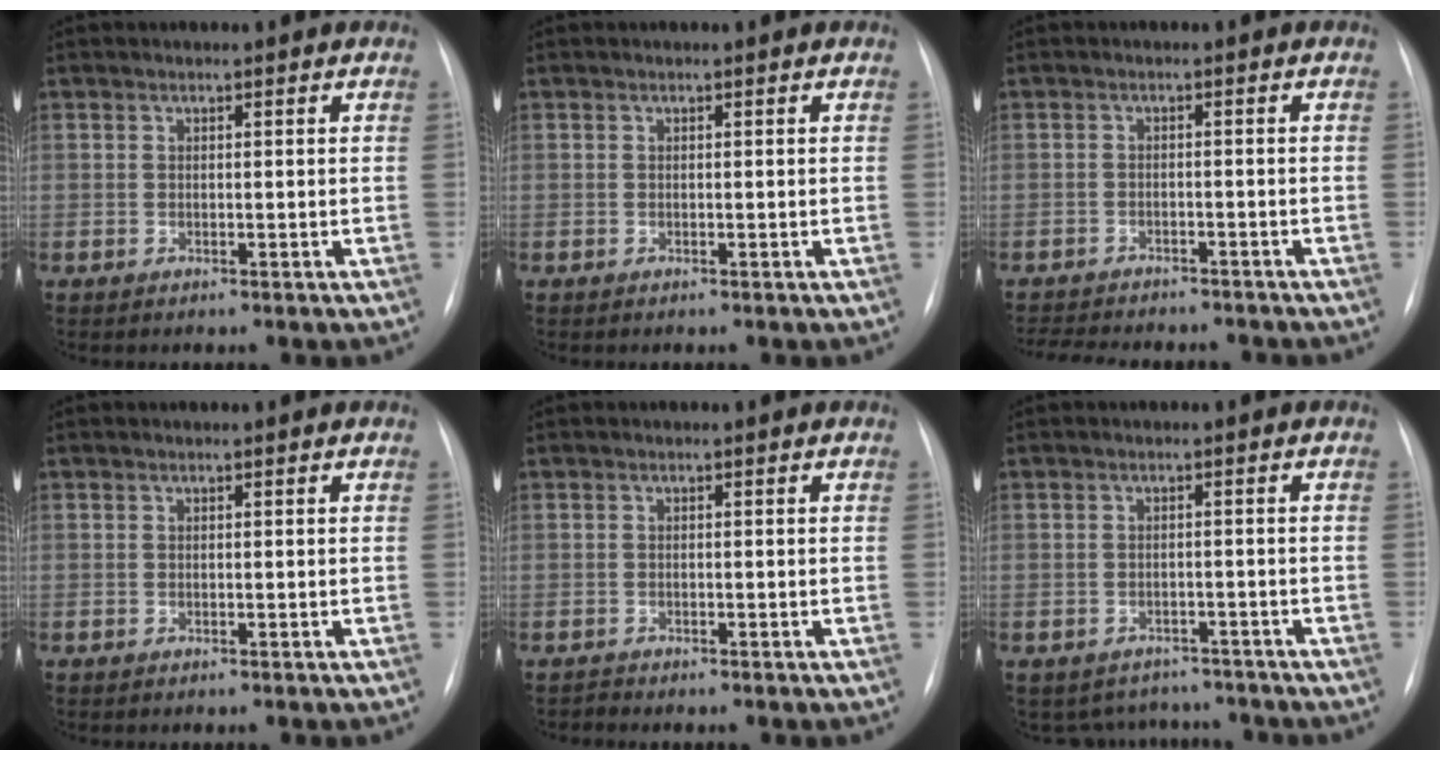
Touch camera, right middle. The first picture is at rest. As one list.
[{"total": 0.0}, {"total": 12.4, "force": [-11.1, 3.5, 4.4], "torque": [-0.086, 0.000, -0.142]}, {"total": 0.0}, {"total": 0.6, "force": [-0.6, 0.0, -0.2], "torque": [0.001, -0.005, -0.011]}, {"total": 6.6, "force": [-5.9, 3.1, 0.1], "torque": [0.004, 0.018, -0.070]}]